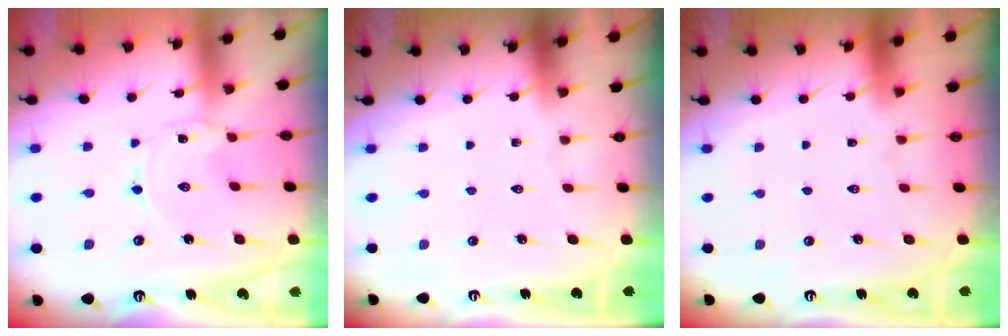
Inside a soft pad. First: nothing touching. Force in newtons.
{"total": 0.0}
{"total": 1.6, "press": 1.6, "slide": 0.1}